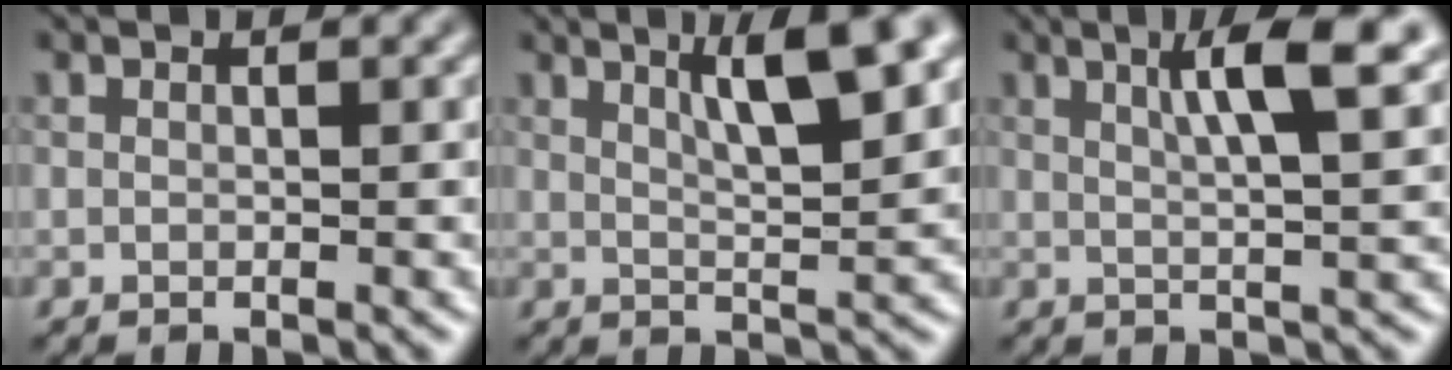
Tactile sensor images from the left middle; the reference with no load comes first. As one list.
[{"total": 6.3, "force": [3.0, 1.4, 5.4], "torque": [-0.074, 0.007, 0.046]}, {"total": 6.0, "force": [2.4, 1.1, 5.4], "torque": [-0.076, 0.006, 0.035]}]